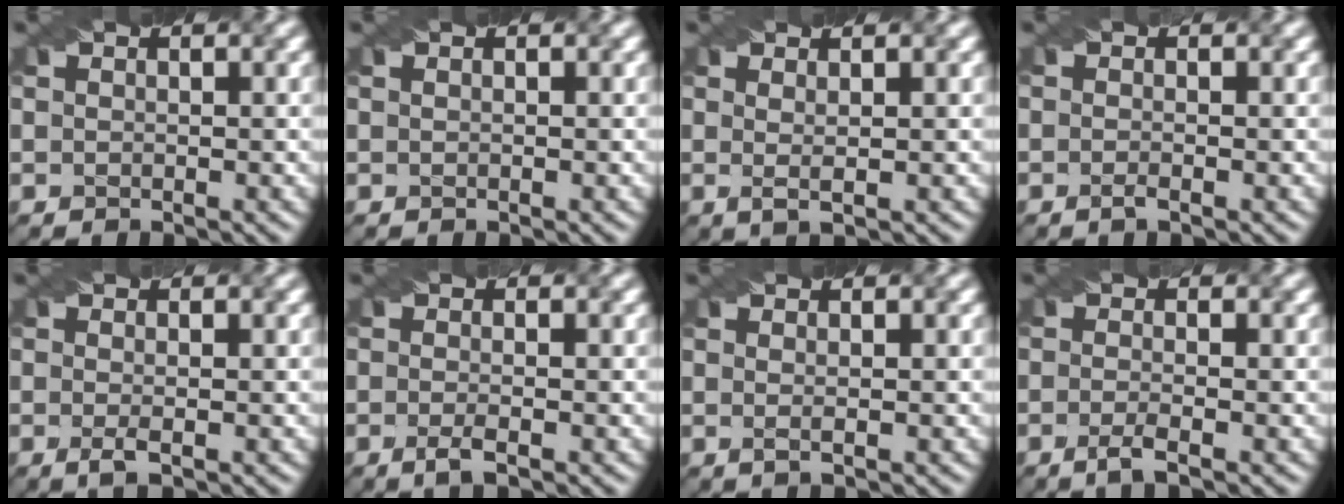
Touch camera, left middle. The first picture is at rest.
{"total": 0.0}
{"total": 1.6, "force": [0.3, 0.1, 1.6], "torque": [-0.024, -0.002, 0.003]}
{"total": 1.0, "force": [-0.7, -0.1, 0.8], "torque": [-0.017, 0.002, -0.016]}
{"total": 1.5, "force": [-0.5, 0.2, 1.4], "torque": [-0.029, -0.001, -0.012]}
{"total": 1.8, "force": [-0.9, 0.2, 1.5], "torque": [-0.034, -0.001, -0.020]}
{"total": 1.0, "force": [0.1, -0.1, 1.0], "torque": [-0.014, -0.001, -0.003]}
{"total": 2.1, "force": [-1.3, 0.1, 1.6], "torque": [-0.037, -0.002, -0.026]}